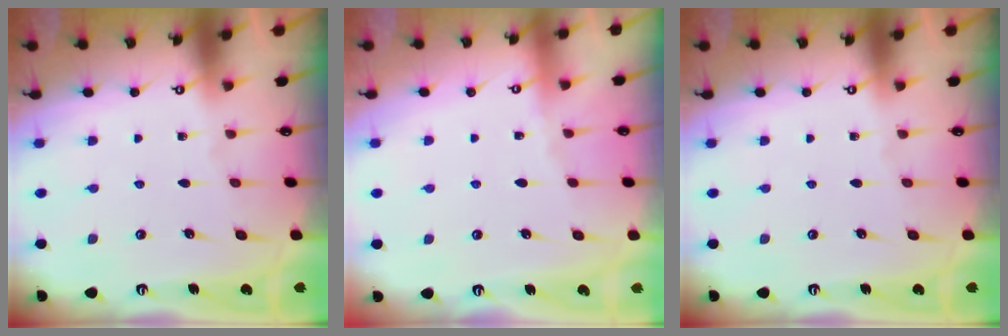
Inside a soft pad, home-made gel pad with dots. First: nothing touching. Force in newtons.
{"total": 1.6, "press": 1.6, "slide": 0.4}
{"total": 0.0}